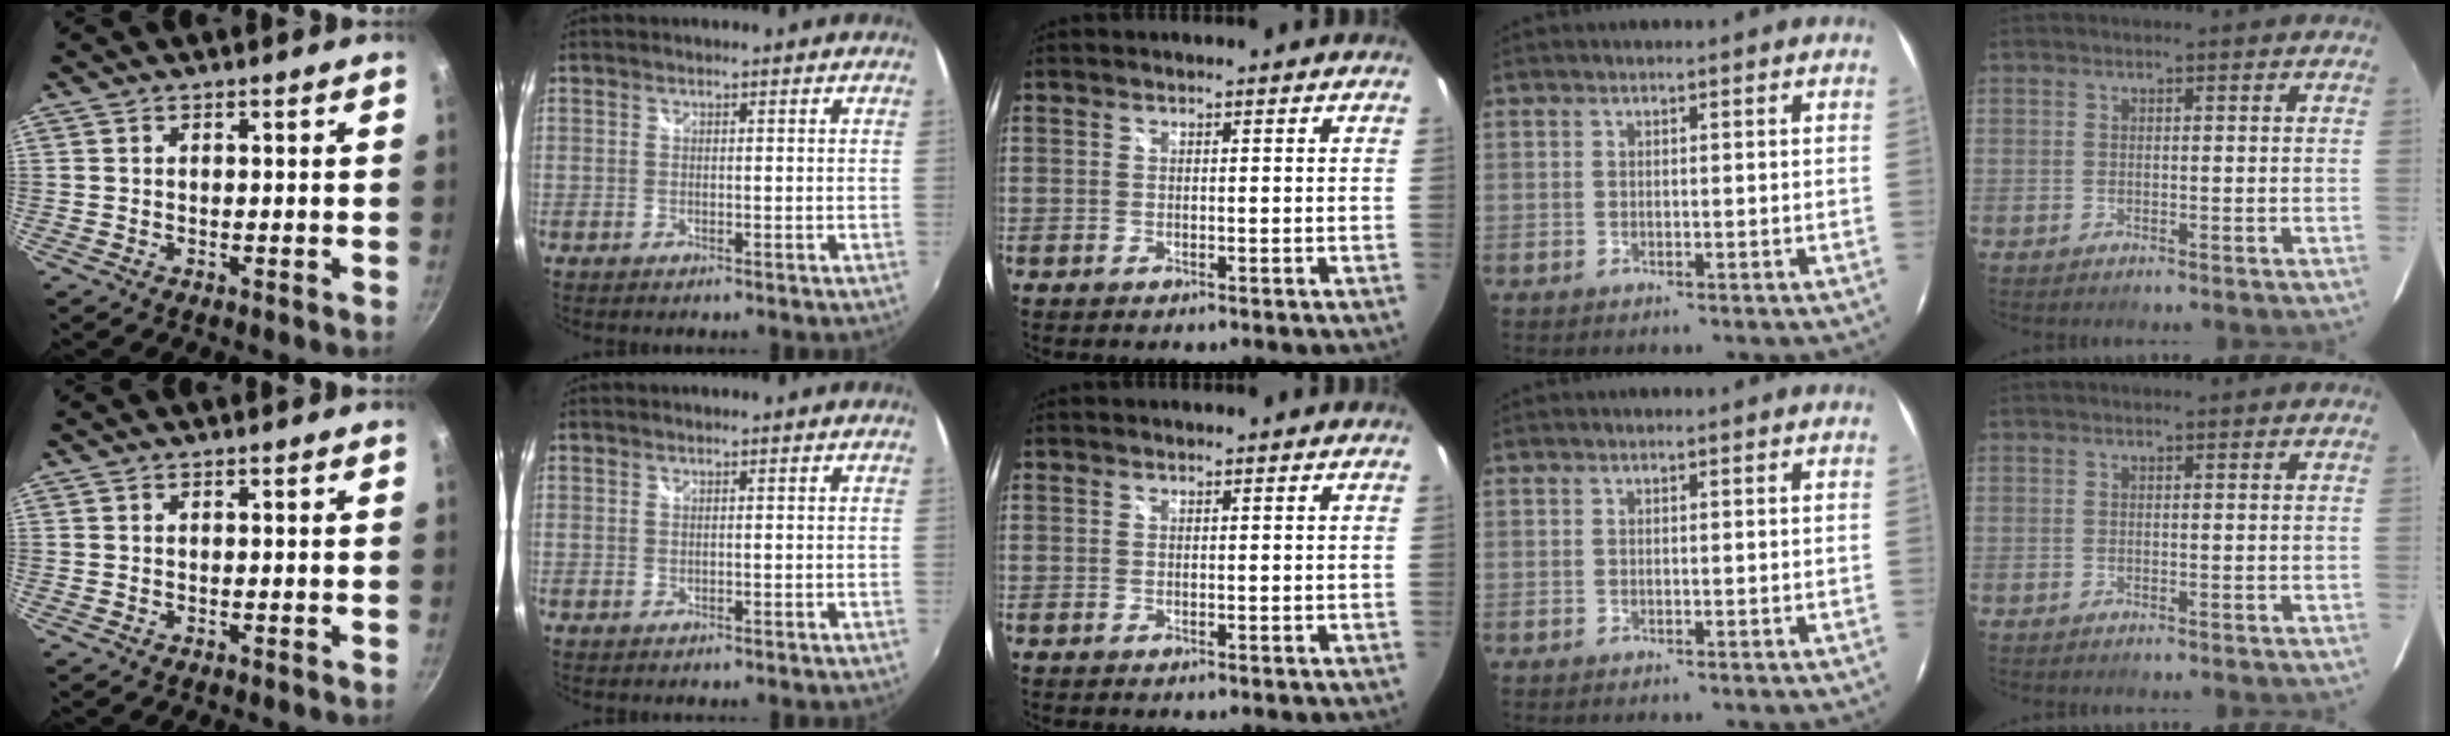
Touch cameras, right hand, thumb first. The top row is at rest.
{}